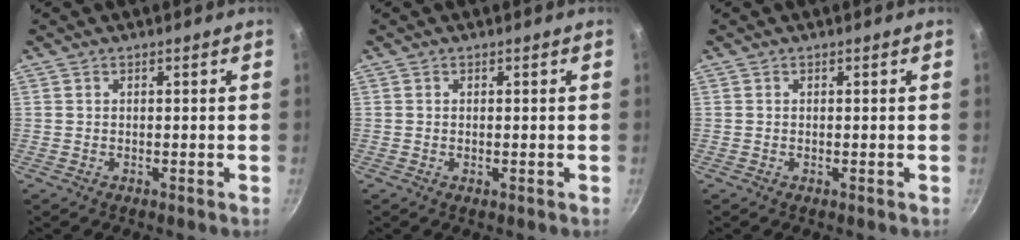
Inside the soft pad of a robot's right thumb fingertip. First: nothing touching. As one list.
[{"total": 0.5, "force": [-0.1, 0.2, 0.5], "torque": [-0.011, -0.004, 0.000]}, {"total": 0.0}]